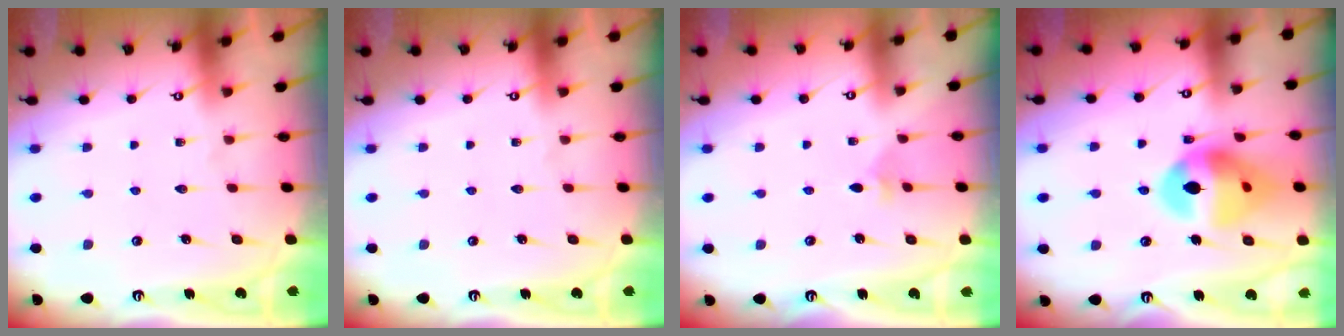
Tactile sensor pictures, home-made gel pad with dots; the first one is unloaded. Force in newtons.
{"total": 0.0}
{"total": 1.9, "press": 1.9, "slide": 0.3}
{"total": 14.3, "press": 13.4, "slide": 5.1}